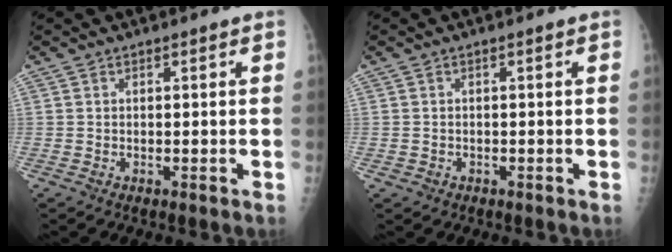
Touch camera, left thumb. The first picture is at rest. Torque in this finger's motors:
{"motor_torque": [-0.11, -0.02, -0.15, -0.07, 0.01]}